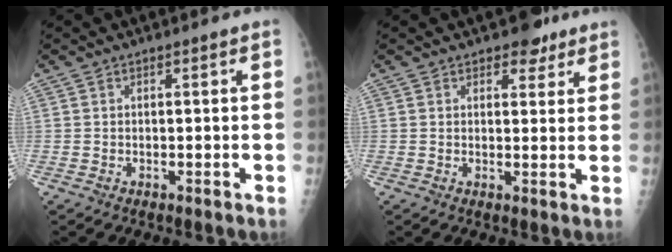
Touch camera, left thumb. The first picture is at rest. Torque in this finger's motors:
{"motor_torque": [0.67, 0.54, 0.18, -0.42, 0.06]}